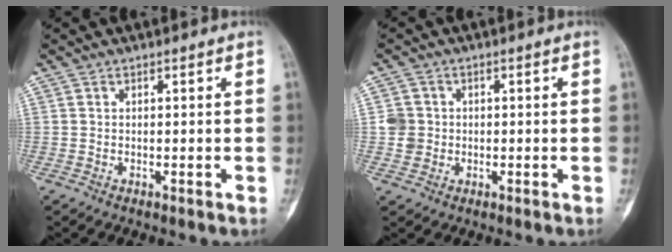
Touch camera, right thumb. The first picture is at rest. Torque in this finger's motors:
{"motor_torque": [0.83, 0.61, 0.36, -0.19, 0.06]}